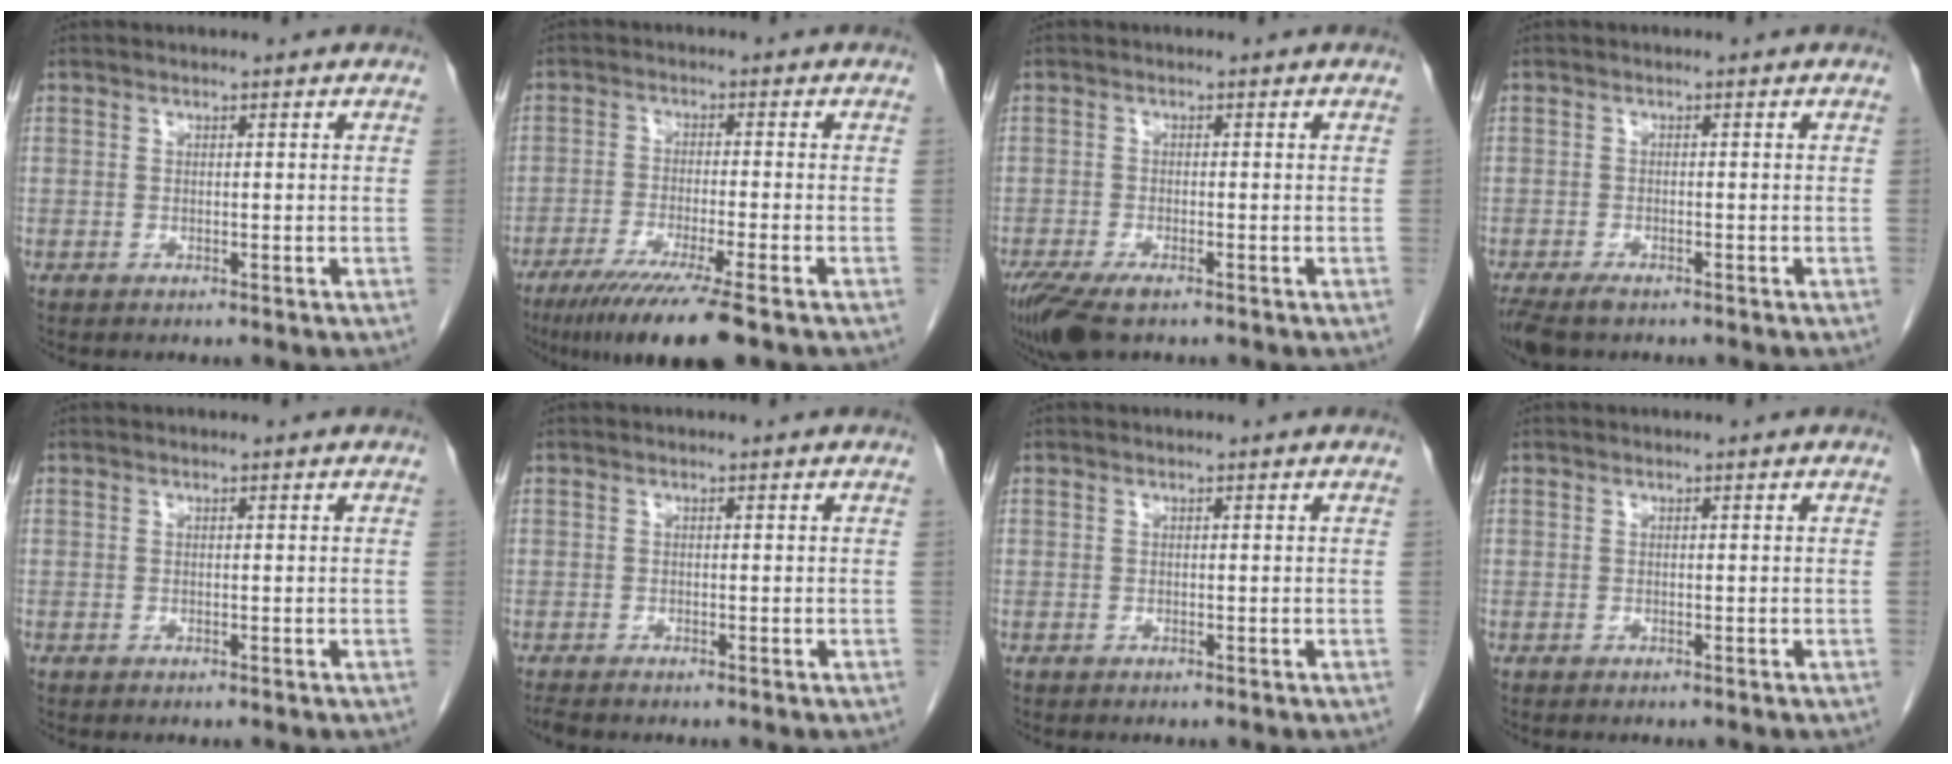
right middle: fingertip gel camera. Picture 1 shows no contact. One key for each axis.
{"total": 10.6, "fx": -7.4, "fy": -0.5, "fz": 7.6, "tx": -0.123, "ty": -0.031, "tz": -0.116}
{"total": 6.9, "fx": -4.7, "fy": 2.1, "fz": 4.6, "tx": -0.086, "ty": -0.017, "tz": -0.082}
{"total": 4.5, "fx": -3.4, "fy": 1.5, "fz": 2.4, "tx": -0.047, "ty": -0.011, "tz": -0.059}
{"total": 0.0}
{"total": 1.2, "fx": -1.1, "fy": 0.1, "fz": 0.5, "tx": -0.015, "ty": -0.005, "tz": -0.020}
{"total": 0.0}
{"total": 0.5, "fx": -0.5, "fy": 0.0, "fz": 0.2, "tx": -0.004, "ty": -0.002, "tz": -0.007}